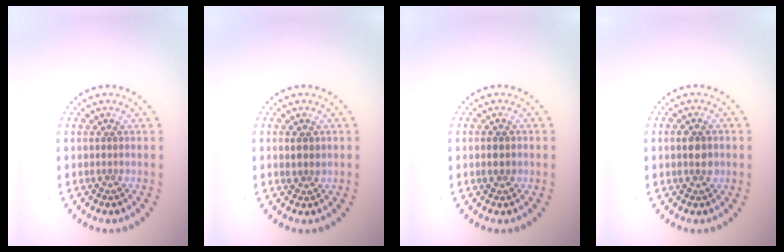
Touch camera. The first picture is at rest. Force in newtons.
{"total": 1.4, "press": 1.3, "slide": 0.4}
{"total": 1.2, "press": 1.2, "slide": 0.2}
{"total": 1.9, "press": 1.9, "slide": 0.1}